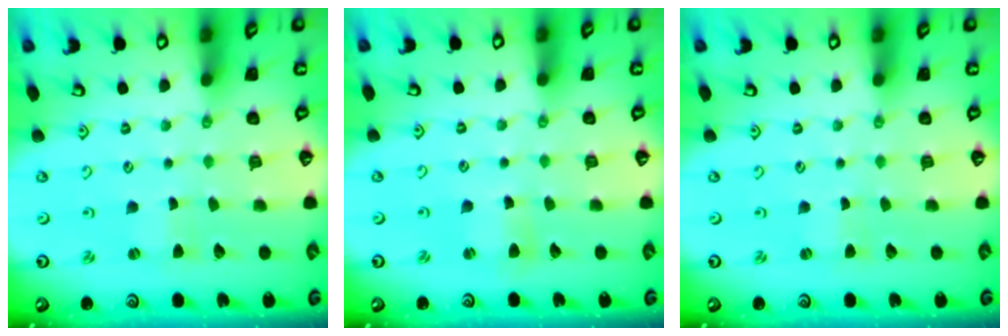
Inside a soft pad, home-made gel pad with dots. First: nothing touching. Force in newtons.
{"total": 2.5, "press": 2.5, "slide": 0.3}
{"total": 0.0}